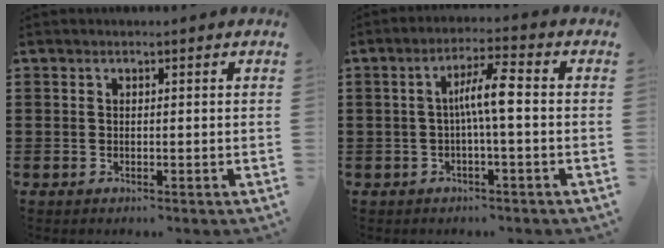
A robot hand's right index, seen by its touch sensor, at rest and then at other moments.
{"total": 5.3, "force": [-0.4, 0.8, 5.2], "torque": [-0.097, 0.009, -0.012]}